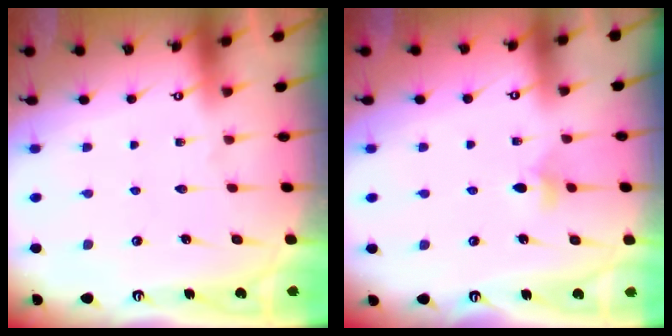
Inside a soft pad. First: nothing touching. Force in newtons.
{"total": 5.2, "press": 5.1, "slide": 0.8}